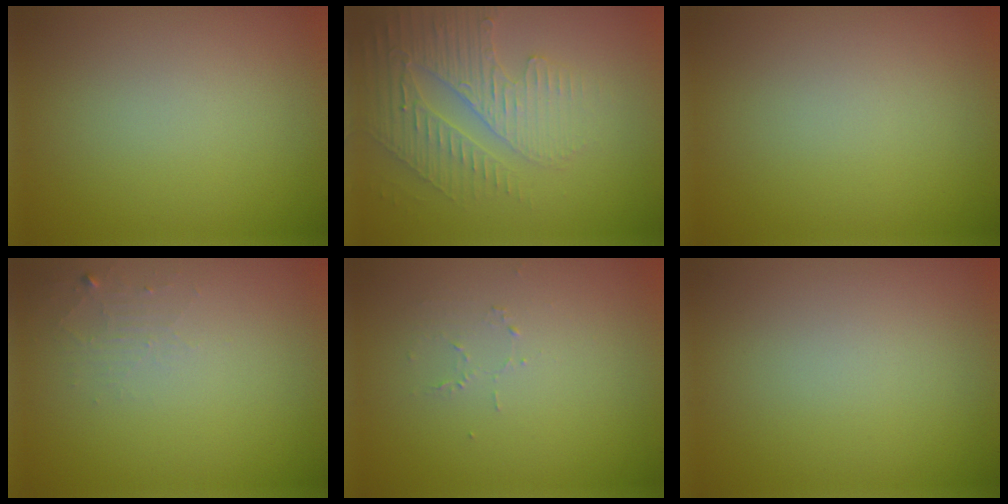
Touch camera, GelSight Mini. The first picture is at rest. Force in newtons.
{"total": 3.8, "press": 3.6, "slide": 1.2}
{"total": 0.0}
{"total": 1.3, "press": 1.3, "slide": 0.2}
{"total": 0.7, "press": 0.4, "slide": 0.6}
{"total": 0.0}